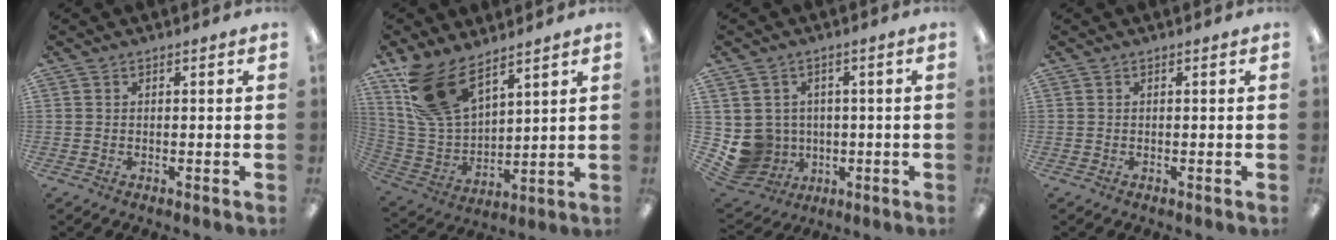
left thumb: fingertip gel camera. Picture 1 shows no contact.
{"total": 16.7, "force": [11.1, 8.5, 9.1], "torque": [-0.198, -0.044, 0.212]}
{"total": 7.3, "force": [-0.5, 7.2, 1.1], "torque": [-0.071, -0.003, 0.002]}
{"total": 0.0}